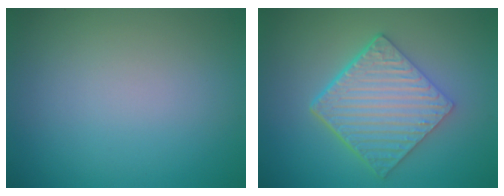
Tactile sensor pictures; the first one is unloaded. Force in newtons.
{"total": 6.3, "press": 4.6, "slide": 4.3}